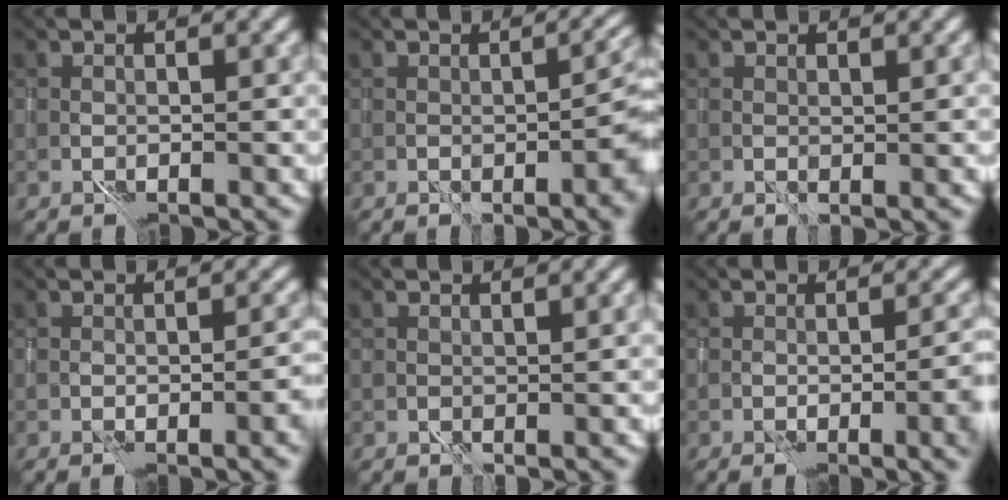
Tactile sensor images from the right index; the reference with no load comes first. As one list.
[{"total": 4.9, "force": [-0.6, 1.5, 4.6], "torque": [-0.041, 0.006, 0.003]}, {"total": 1.2, "force": [1.1, 0.0, 0.4], "torque": [-0.005, 0.003, 0.022]}, {"total": 4.7, "force": [-1.1, 1.7, 4.2], "torque": [-0.041, -0.006, -0.001]}, {"total": 1.3, "force": [1.2, -0.1, 0.5], "torque": [-0.005, 0.003, 0.022]}, {"total": 6.1, "force": [-1.2, 2.2, 5.6], "torque": [-0.059, -0.013, 0.003]}]